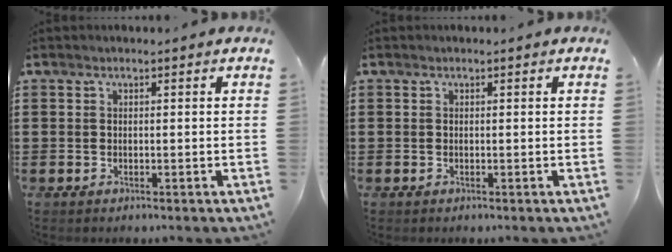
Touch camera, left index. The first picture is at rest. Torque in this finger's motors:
{"motor_torque": [0.00, 0.00, 0.00, 0.00]}